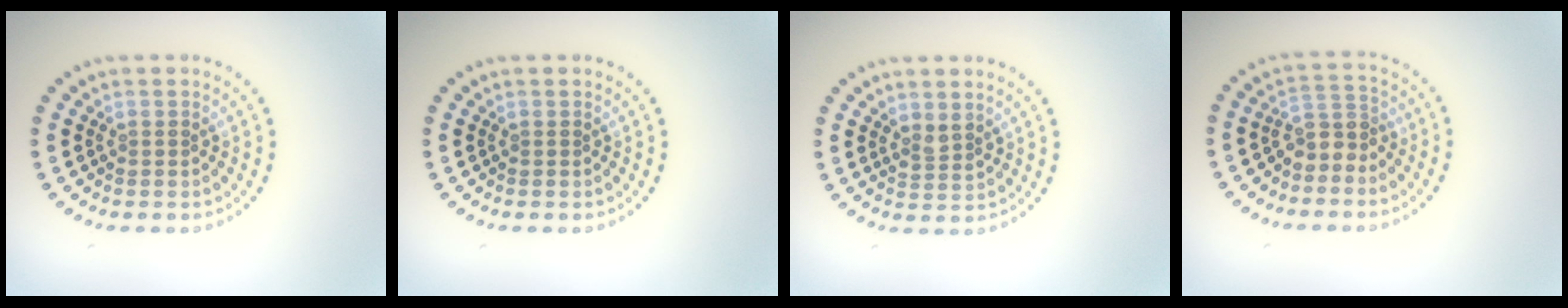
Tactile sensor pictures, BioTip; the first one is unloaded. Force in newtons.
{"total": 0.0}
{"total": 1.4, "press": 1.1, "slide": 0.8}
{"total": 2.5, "press": 2.0, "slide": 1.5}